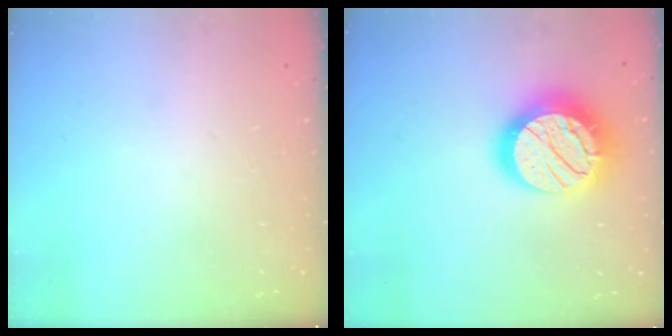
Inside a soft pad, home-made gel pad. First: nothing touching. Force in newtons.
{"total": 20.3, "press": 20.3, "slide": 1.5}